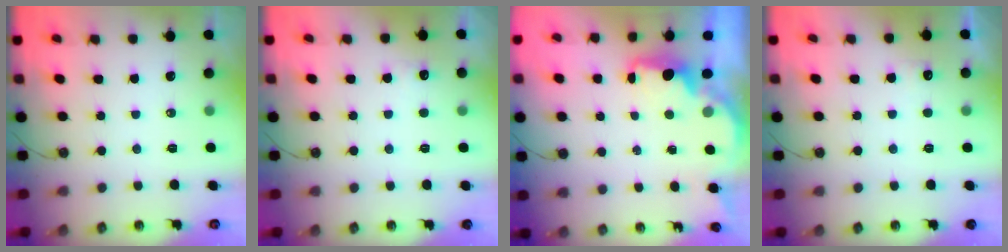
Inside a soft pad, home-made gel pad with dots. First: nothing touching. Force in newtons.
{"total": 3.2, "press": 3.0, "slide": 0.9}
{"total": 2.1, "press": 2.0, "slide": 0.6}
{"total": 3.9, "press": 3.7, "slide": 1.2}